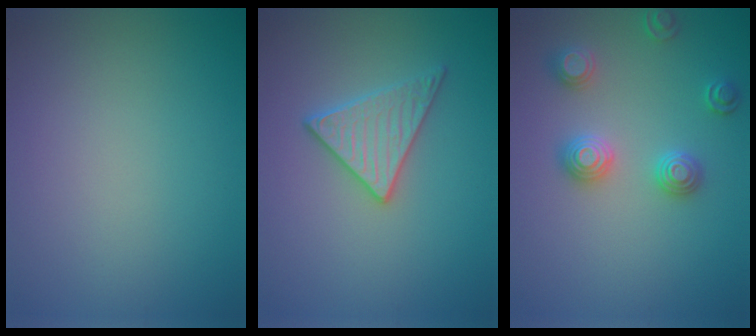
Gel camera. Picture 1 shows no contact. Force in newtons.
{"total": 3.0, "press": 3.0, "slide": 0.1}
{"total": 3.0, "press": 2.9, "slide": 0.6}